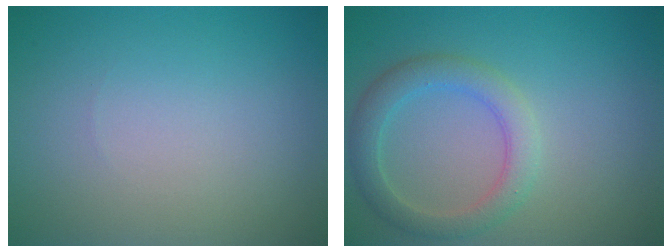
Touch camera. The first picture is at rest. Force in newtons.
{"total": 3.3, "press": 3.3, "slide": 0.1}